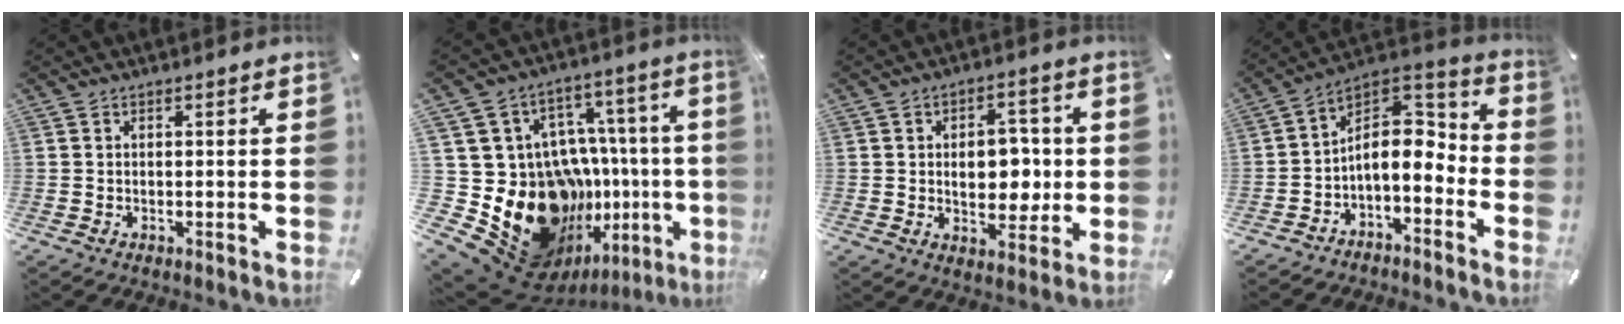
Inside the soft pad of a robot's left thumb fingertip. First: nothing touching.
{"total": 26.0, "force": [-8.4, 19.3, 15.3], "torque": [-0.233, -0.019, -0.068]}
{"total": 10.2, "force": [0.2, 6.9, 7.6], "torque": [-0.084, 0.000, 0.001]}
{"total": 10.2, "force": [-1.4, 7.4, 6.8], "torque": [-0.077, -0.006, -0.022]}